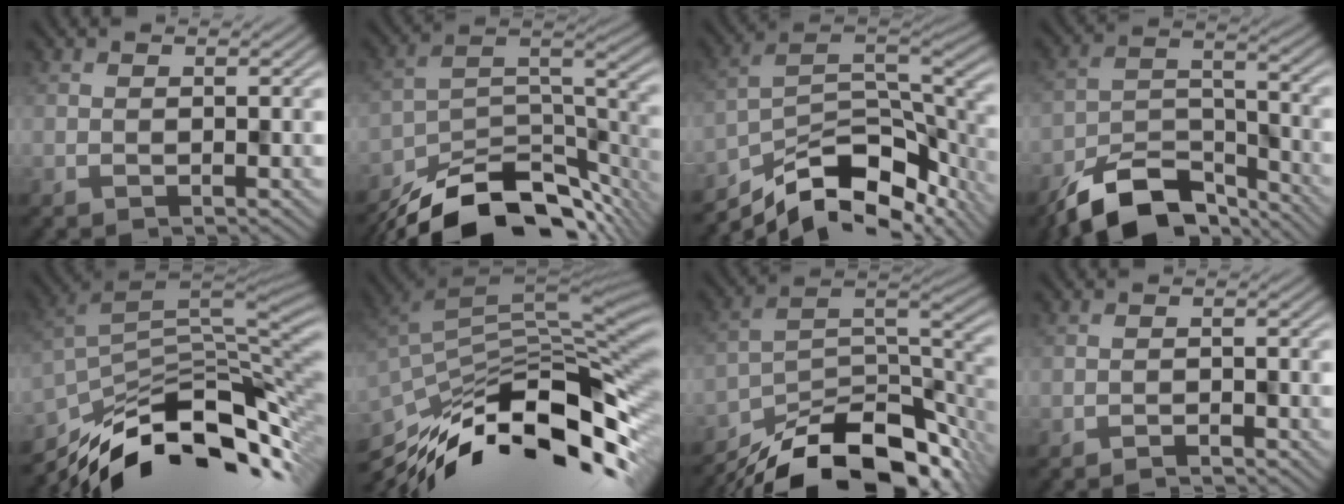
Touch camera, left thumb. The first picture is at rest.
{"total": 14.9, "force": [-12.3, 5.2, 6.6], "torque": [-0.126, -0.015, -0.189]}
{"total": 13.6, "force": [-9.7, 5.0, 8.1], "torque": [-0.151, -0.010, -0.160]}
{"total": 11.4, "force": [-8.9, 4.5, 5.5], "torque": [-0.095, -0.007, -0.166]}
{"total": 14.3, "force": [-8.6, 5.7, 9.8], "torque": [-0.199, -0.015, -0.145]}
{"total": 14.7, "force": [-8.5, 4.9, 10.9], "torque": [-0.240, -0.005, -0.150]}
{"total": 16.1, "force": [-12.5, 5.4, 8.4], "torque": [-0.160, -0.015, -0.196]}
{"total": 1.3, "force": [-1.2, 0.1, 0.4], "torque": [-0.003, 0.003, -0.025]}